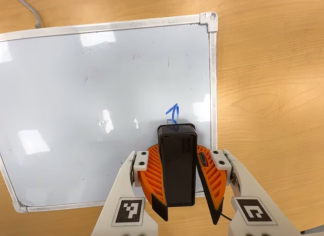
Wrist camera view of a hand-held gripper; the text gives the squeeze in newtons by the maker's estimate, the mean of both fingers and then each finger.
{"total": 9.8, "left": 10.1, "right": 9.5}